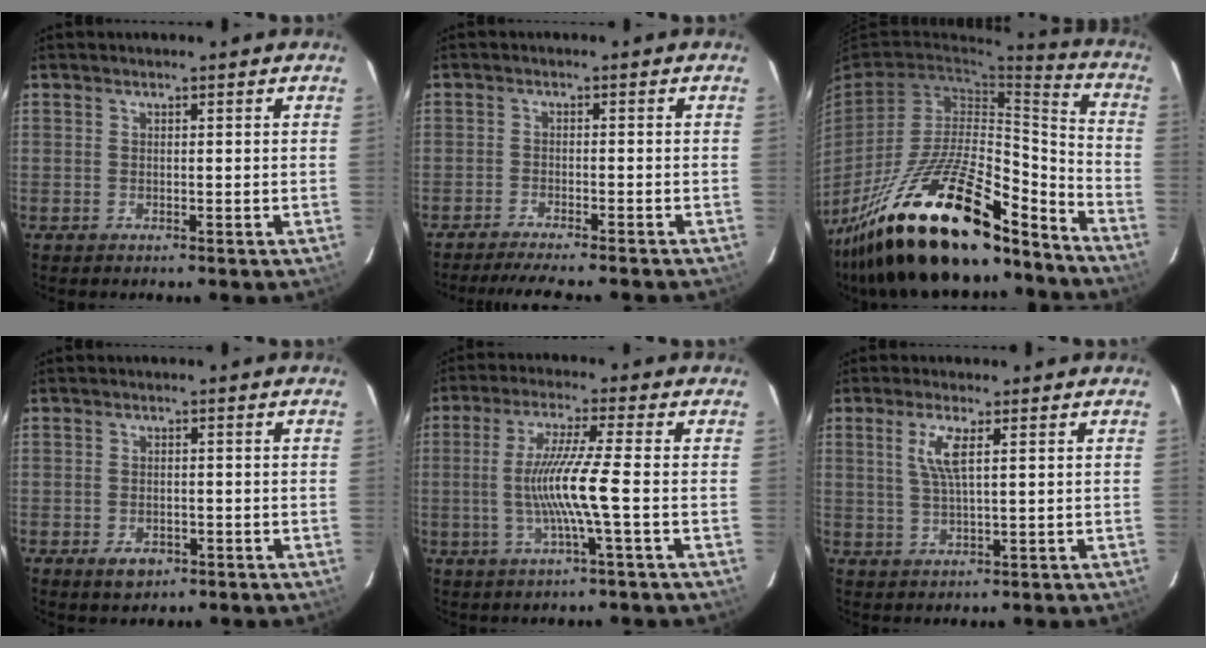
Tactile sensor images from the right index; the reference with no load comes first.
{"total": 9.9, "force": [-8.8, 0.6, 4.5], "torque": [-0.099, -0.014, -0.133]}
{"total": 28.7, "force": [-21.1, 8.2, 17.6], "torque": [-0.305, -0.019, -0.342]}
{"total": 3.5, "force": [-1.7, 2.4, 1.9], "torque": [-0.038, -0.004, -0.020]}
{"total": 9.3, "force": [-1.8, -1.5, 9.0], "torque": [-0.175, -0.008, -0.029]}
{"total": 4.6, "force": [1.6, 0.6, 4.3], "torque": [-0.087, -0.001, 0.033]}